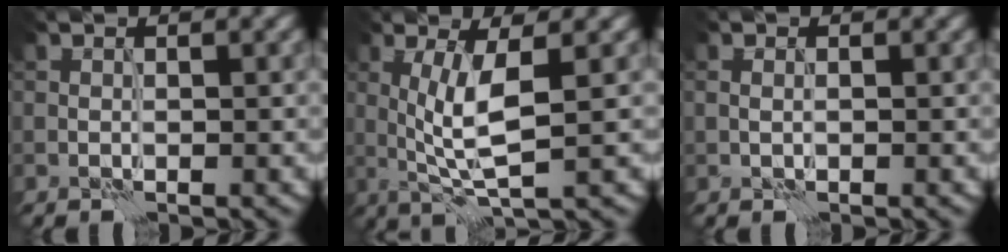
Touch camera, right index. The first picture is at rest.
{"total": 4.6, "force": [0.6, 0.8, 4.5], "torque": [-0.095, -0.002, 0.016]}
{"total": 0.8, "force": [0.2, 0.5, 0.6], "torque": [-0.014, 0.001, 0.004]}